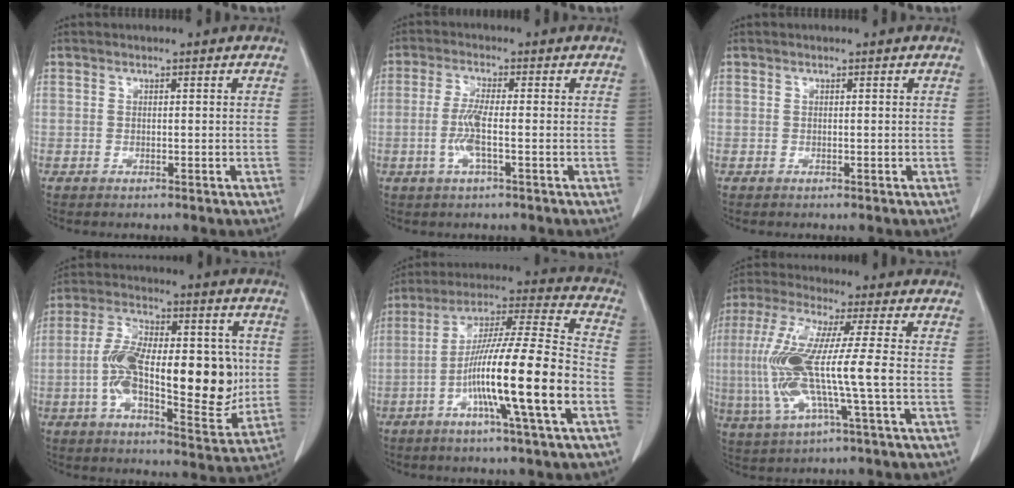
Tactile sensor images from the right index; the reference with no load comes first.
{"total": 4.7, "force": [-1.1, 0.4, 4.5], "torque": [-0.099, -0.005, -0.025]}
{"total": 0.0}
{"total": 20.3, "force": [-0.6, 7.3, 18.9], "torque": [-0.313, 0.011, -0.009]}
{"total": 18.3, "force": [-5.9, -0.3, 17.3], "torque": [-0.299, -0.001, -0.109]}
{"total": 13.5, "force": [-1.5, 0.6, 13.4], "torque": [-0.286, 0.001, -0.035]}